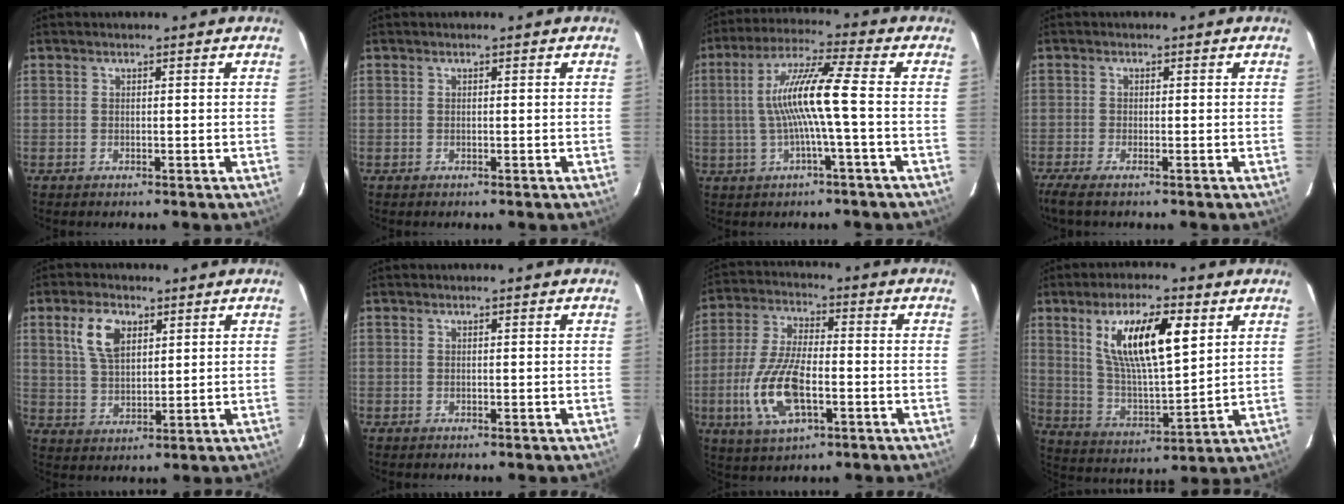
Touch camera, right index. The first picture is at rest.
{"total": 0.0}
{"total": 10.6, "force": [-0.8, -0.6, 10.6], "torque": [-0.200, 0.011, -0.011]}
{"total": 3.6, "force": [-2.6, -0.1, 2.4], "torque": [-0.058, -0.012, -0.052]}
{"total": 7.9, "force": [3.6, 4.4, 5.4], "torque": [-0.109, 0.014, 0.073]}
{"total": 0.0}
{"total": 13.8, "force": [-4.2, 5.6, 11.9], "torque": [-0.256, -0.007, -0.079]}
{"total": 15.5, "force": [6.5, 4.7, 13.3], "torque": [-0.236, 0.005, 0.127]}